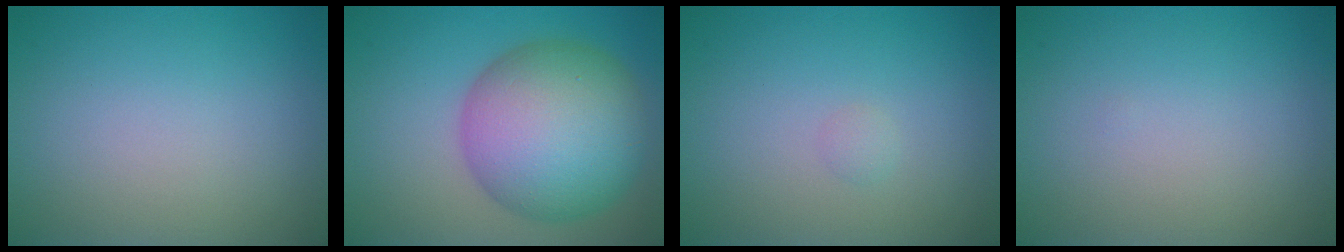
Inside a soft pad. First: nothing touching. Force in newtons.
{"total": 11.9, "press": 11.9, "slide": 0.3}
{"total": 0.6, "press": 0.6, "slide": 0.0}
{"total": 0.0}